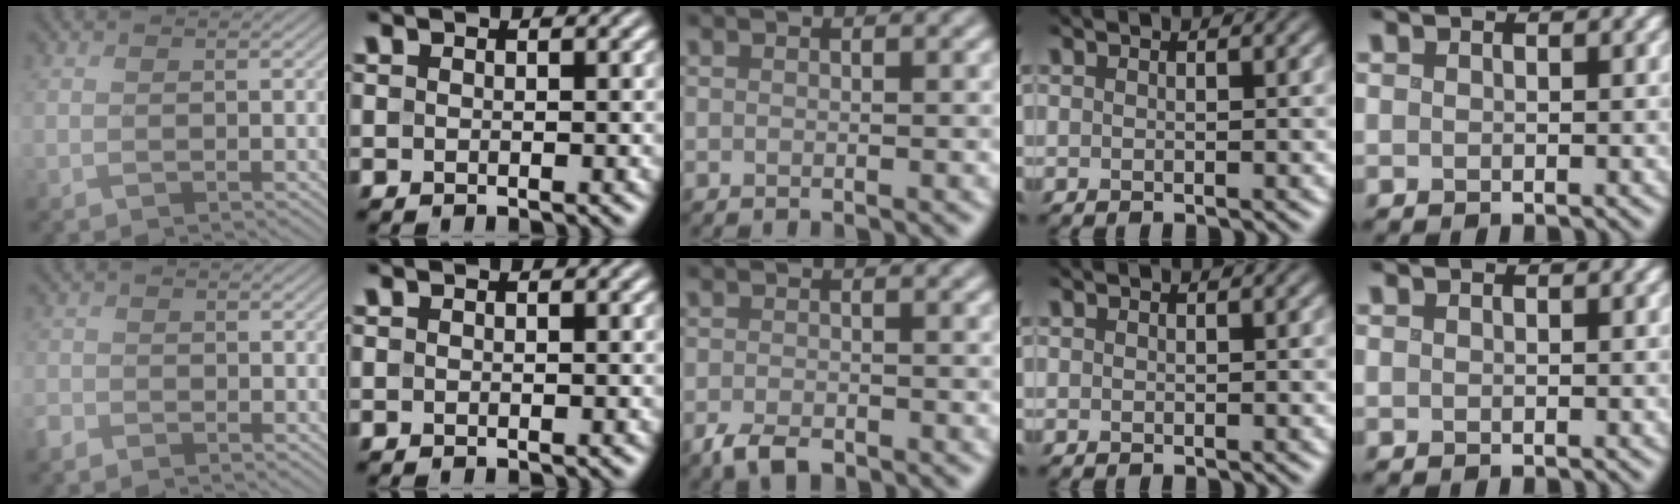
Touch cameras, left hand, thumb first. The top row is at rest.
{"thumb": {"total": 1.9, "force": [-1.5, 1.2, 0.3], "torque": [-0.009, -0.001, -0.041]}, "middle": {"total": 2.4, "force": [-1.6, 1.1, 1.4], "torque": [-0.029, -0.004, -0.032]}}